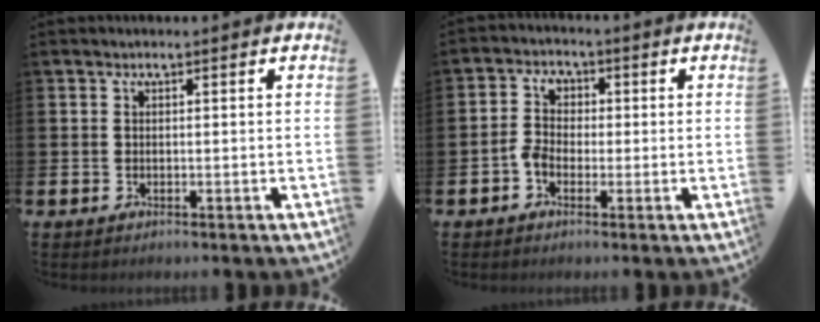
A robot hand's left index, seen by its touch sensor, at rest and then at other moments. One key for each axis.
{"total": 3.7, "fx": -0.9, "fy": 2.9, "fz": 2.1, "tx": -0.041, "ty": 0.015, "tz": -0.019}